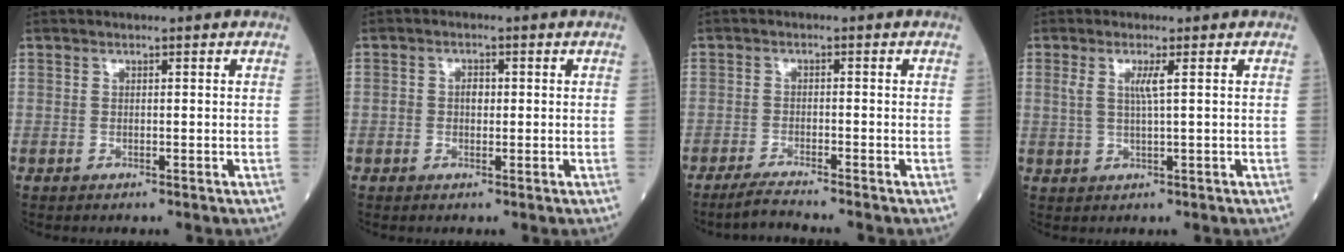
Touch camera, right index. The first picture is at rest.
{"total": 1.9, "force": [0.0, 1.2, 1.4], "torque": [-0.025, 0.005, -0.001]}
{"total": 3.6, "force": [-3.3, -0.9, 1.1], "torque": [-0.028, -0.016, -0.064]}
{"total": 2.8, "force": [0.8, -0.2, 2.7], "torque": [-0.061, 0.001, 0.016]}